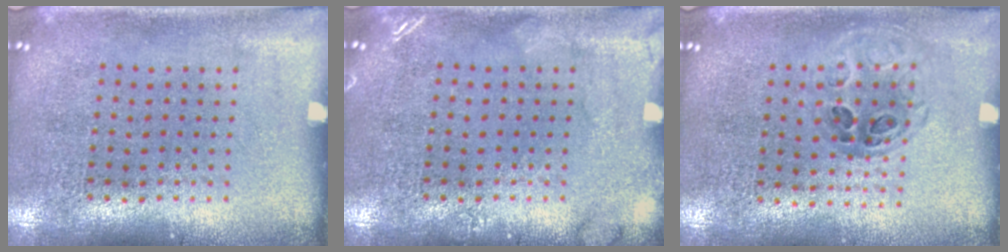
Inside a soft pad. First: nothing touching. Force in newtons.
{"total": 1.5, "press": 1.5, "slide": 0.2}
{"total": 1.0, "press": 0.9, "slide": 0.4}